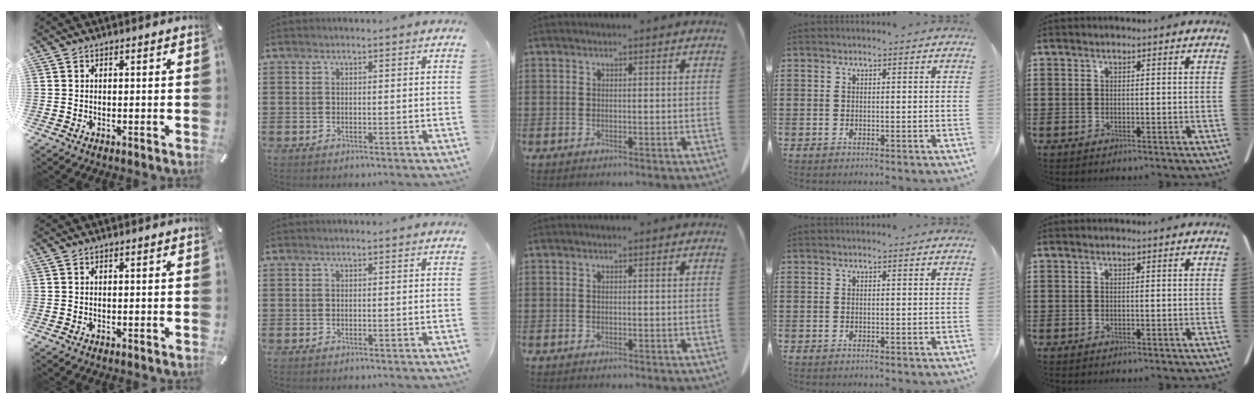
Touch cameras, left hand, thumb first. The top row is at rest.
{}